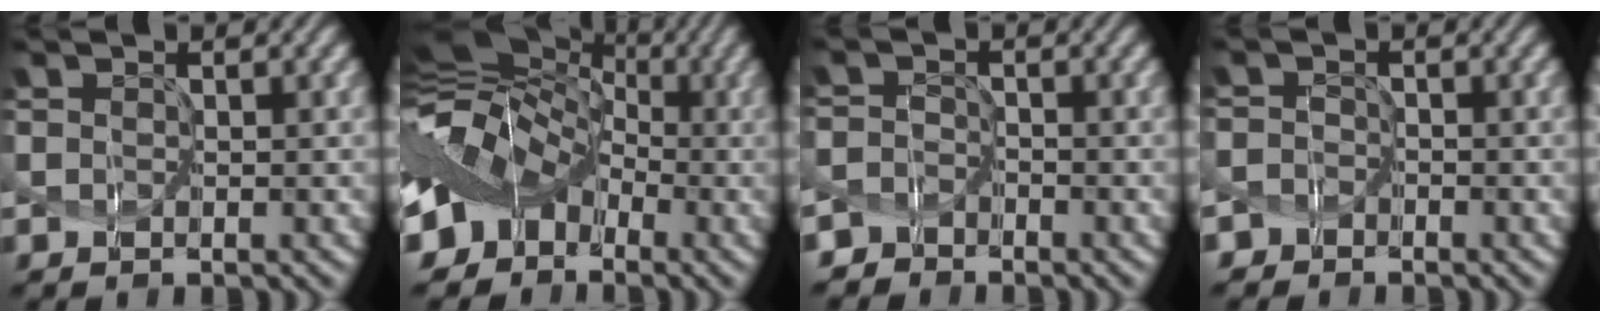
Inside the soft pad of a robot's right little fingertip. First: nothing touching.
{"total": 7.6, "force": [-1.4, 6.4, 3.8], "torque": [-0.078, 0.012, -0.048]}
{"total": 2.3, "force": [-2.1, 1.0, -0.2], "torque": [0.001, 0.006, -0.041]}
{"total": 2.4, "force": [-1.8, 1.6, -0.1], "torque": [0.015, 0.007, -0.040]}